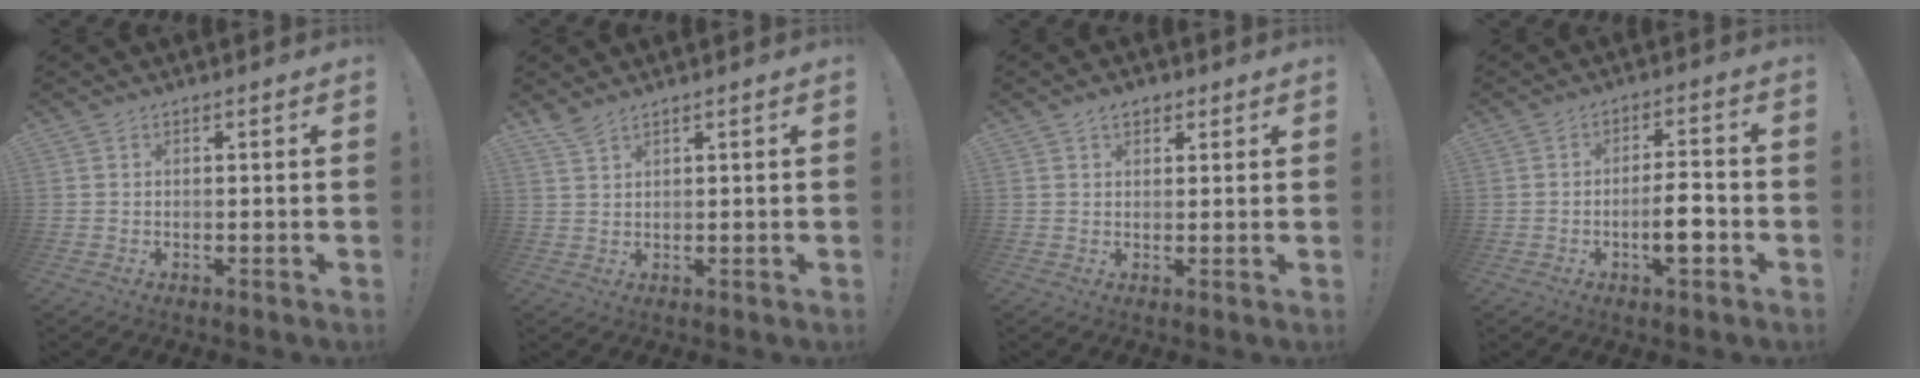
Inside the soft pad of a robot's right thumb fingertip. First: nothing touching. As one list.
[{"total": 3.0, "force": [2.6, 0.4, 1.4], "torque": [-0.024, -0.017, 0.048]}, {"total": 3.6, "force": [2.1, 2.3, 1.7], "torque": [-0.019, -0.005, 0.036]}, {"total": 7.2, "force": [-2.7, 2.8, 6.1], "torque": [-0.082, 0.009, -0.048]}]